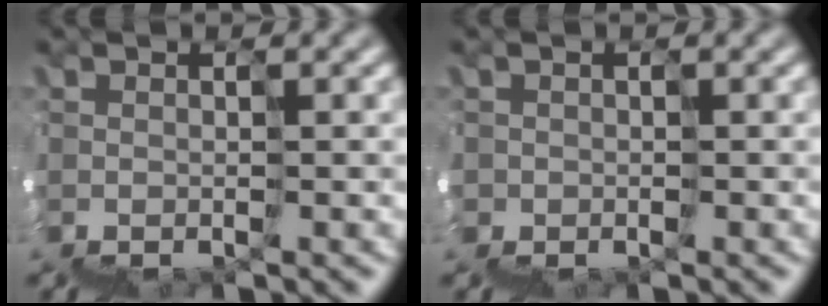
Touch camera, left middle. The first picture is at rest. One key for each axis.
{"total": 1.7, "fx": -0.2, "fy": 1.6, "fz": -0.6, "tx": 0.013, "ty": 0.011, "tz": 0.008}